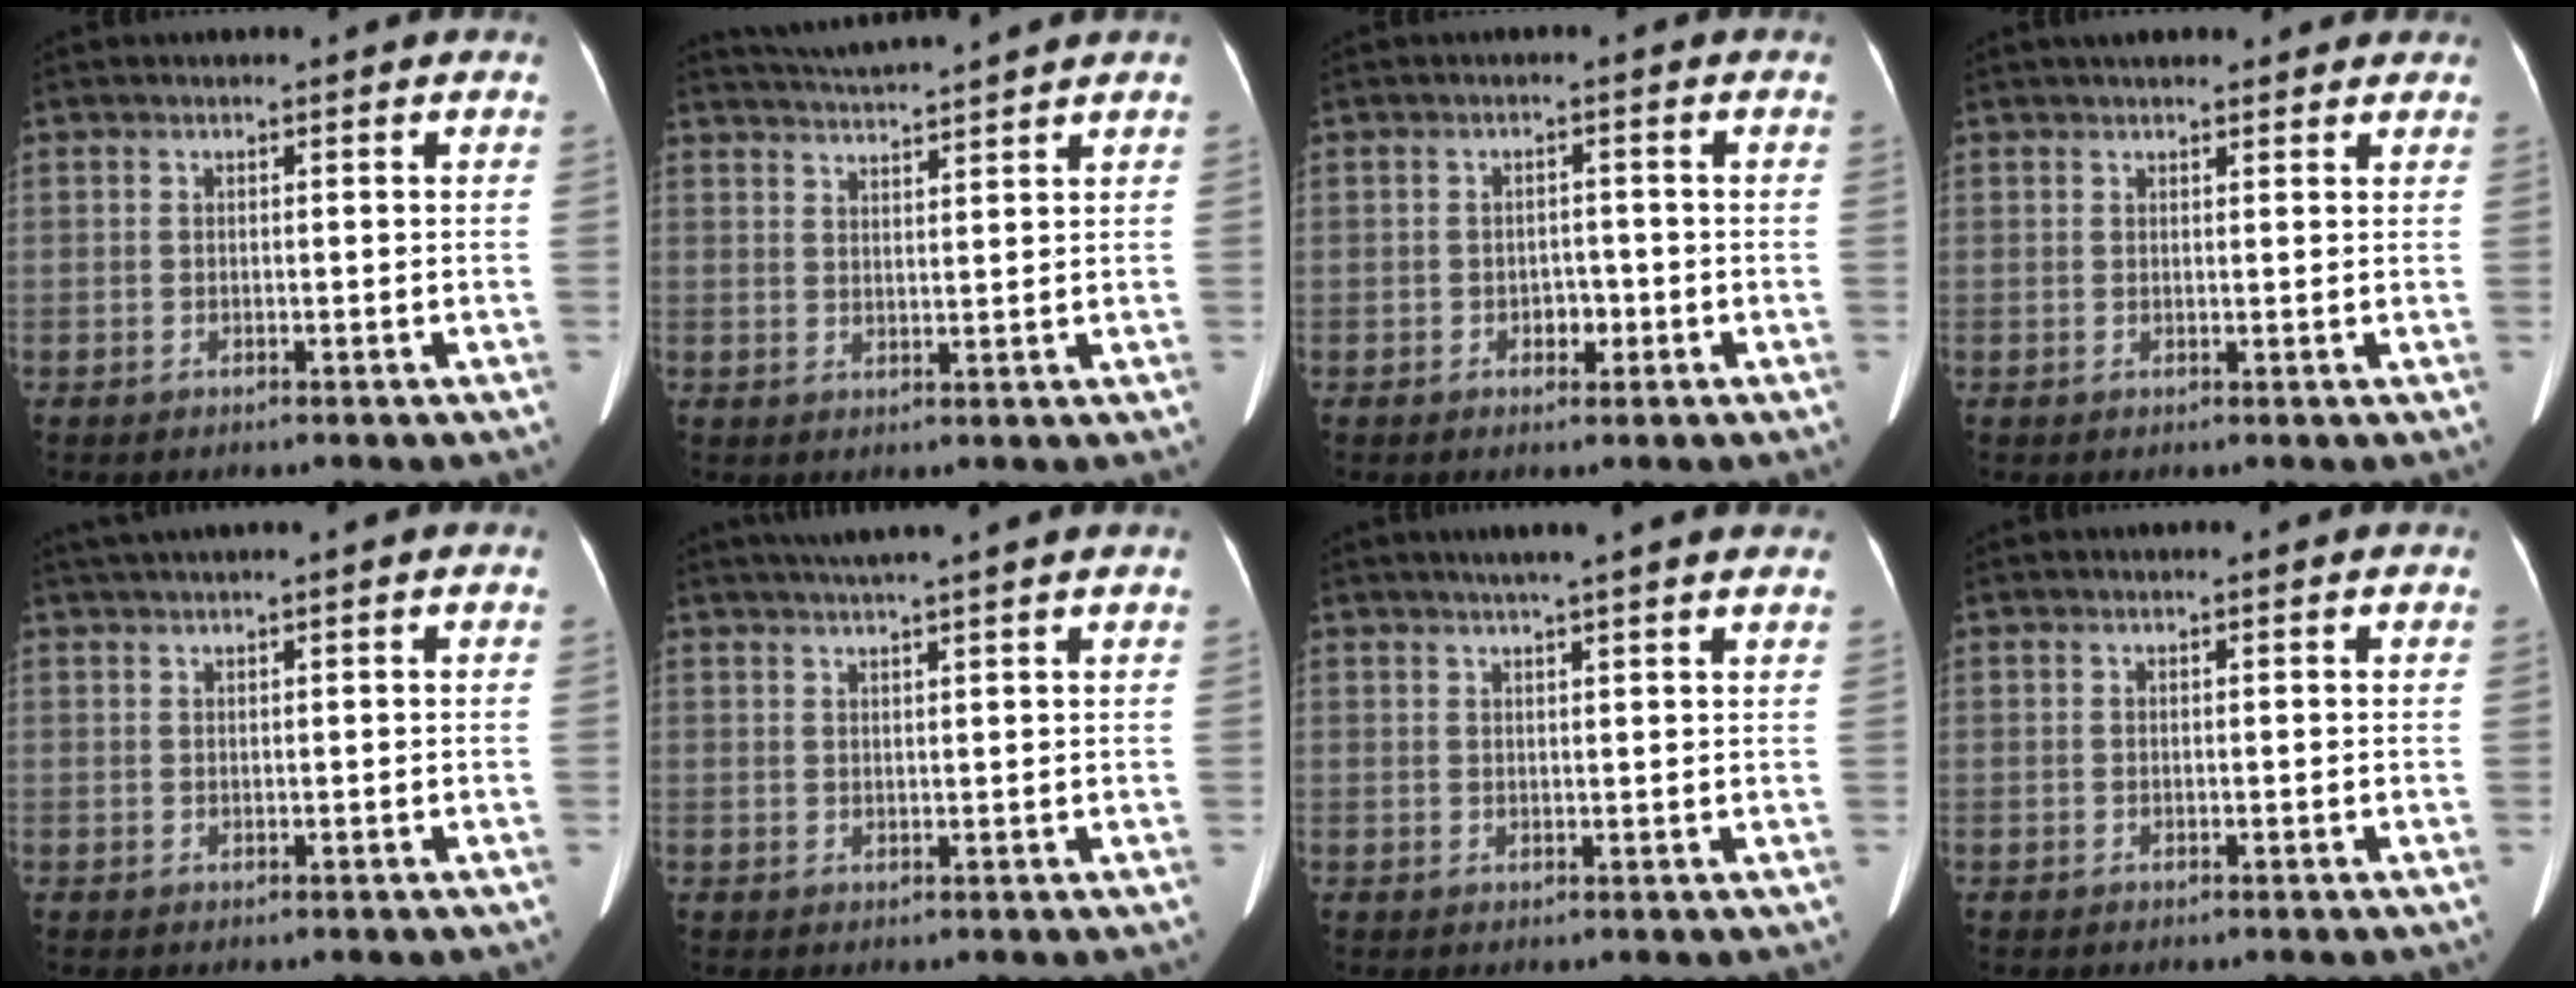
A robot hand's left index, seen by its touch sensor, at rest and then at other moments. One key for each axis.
{"total": 6.8, "fx": 6.4, "fy": -1.4, "fz": 1.7, "tx": -0.035, "ty": 0.014, "tz": 0.104}
{"total": 2.2, "fx": -1.1, "fy": 1.5, "fz": 1.2, "tx": -0.018, "ty": 0.001, "tz": -0.013}
{"total": 8.2, "fx": 6.9, "fy": 2.4, "fz": 3.7, "tx": -0.043, "ty": 0.027, "tz": 0.088}
{"total": 1.9, "fx": 1.5, "fy": -0.3, "fz": 1.2, "tx": -0.028, "ty": 0.021, "tz": 0.035}
{"total": 5.8, "fx": 4.9, "fy": -1.2, "fz": 2.9, "tx": -0.044, "ty": 0.021, "tz": 0.073}
{"total": 7.9, "fx": 6.6, "fy": -0.4, "fz": 4.4, "tx": -0.063, "ty": 0.025, "tz": 0.078}
{"total": 0.0}